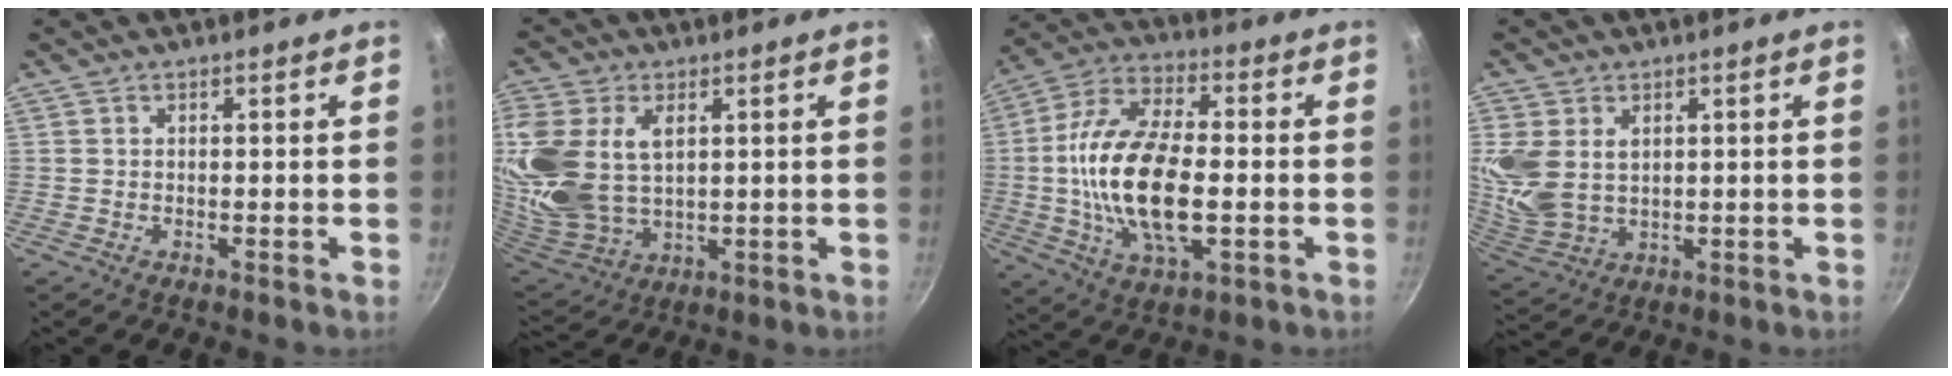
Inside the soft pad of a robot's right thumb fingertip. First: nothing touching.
{"total": 20.1, "force": [4.6, 13.3, 14.4], "torque": [-0.320, -0.013, 0.101]}
{"total": 19.7, "force": [-1.9, 9.5, 17.1], "torque": [-0.321, 0.020, -0.042]}
{"total": 11.6, "force": [3.0, 8.0, 7.8], "torque": [-0.167, -0.018, 0.073]}